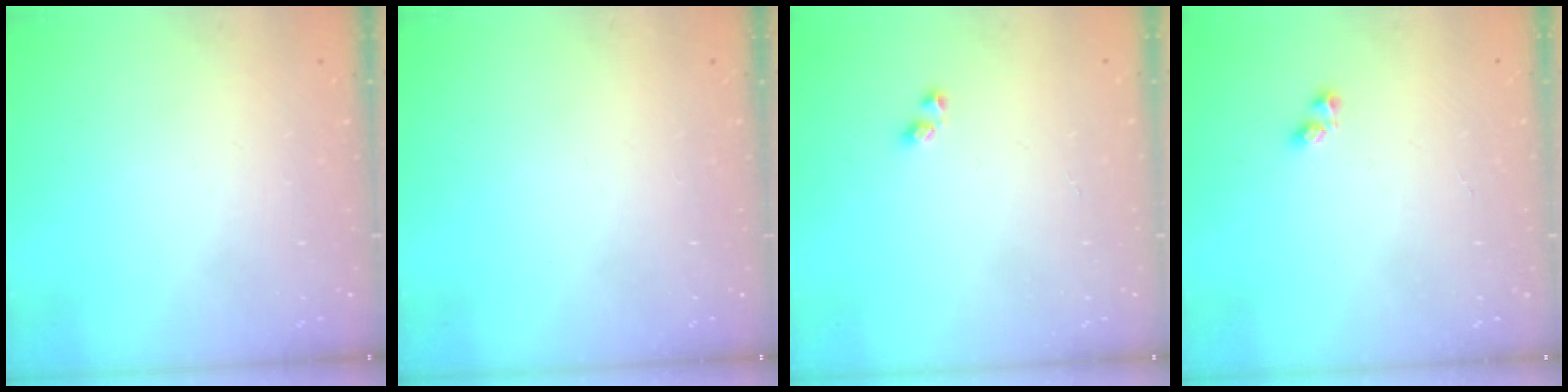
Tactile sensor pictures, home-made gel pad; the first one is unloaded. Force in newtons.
{"total": 0.0}
{"total": 2.4, "press": 2.0, "slide": 1.3}
{"total": 2.9, "press": 2.6, "slide": 1.3}